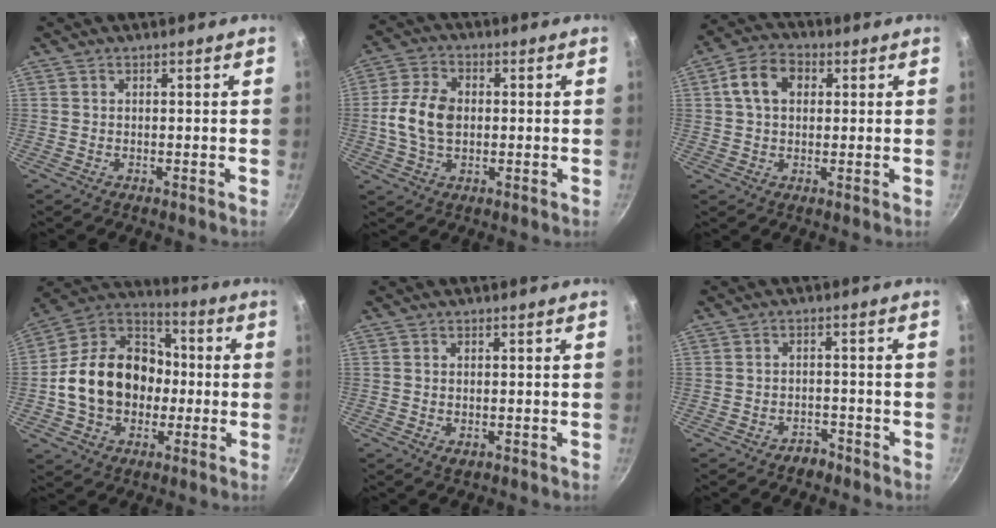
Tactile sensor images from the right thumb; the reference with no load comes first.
{"total": 9.6, "force": [0.0, 6.5, 7.0], "torque": [-0.128, 0.016, -0.007]}
{"total": 8.2, "force": [1.9, 5.9, 5.3], "torque": [-0.074, 0.015, 0.022]}
{"total": 20.2, "force": [-1.7, 15.8, 12.5], "torque": [-0.181, 0.050, -0.037]}
{"total": 1.6, "force": [-0.2, 1.1, 1.2], "torque": [-0.018, -0.003, -0.002]}
{"total": 2.9, "force": [-2.3, 1.6, 0.7], "torque": [0.004, 0.031, -0.026]}